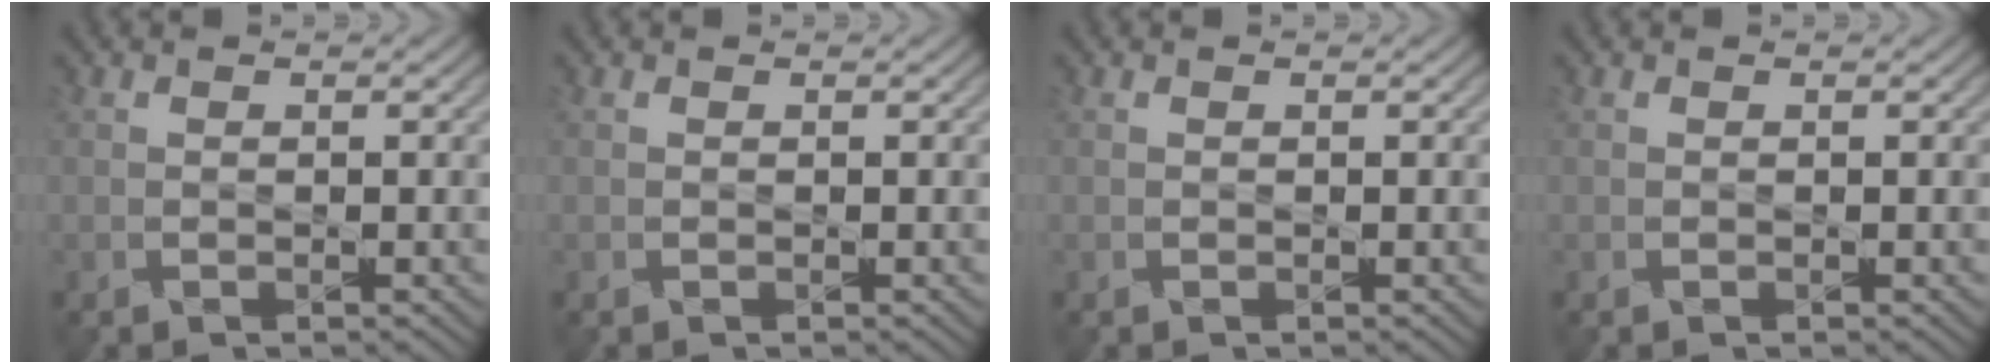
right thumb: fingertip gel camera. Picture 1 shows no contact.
{"total": 0.0}
{"total": 0.0}
{"total": 0.0}